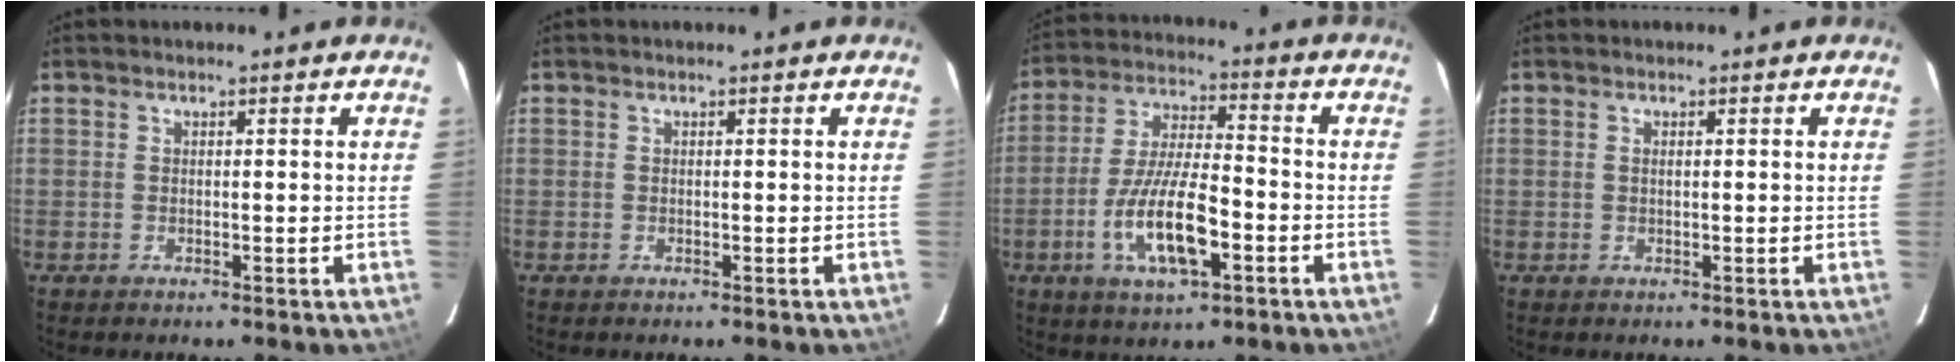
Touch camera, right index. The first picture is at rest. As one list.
[{"total": 0.0}, {"total": 13.4, "force": [-5.0, 4.0, 11.7], "torque": [-0.240, -0.008, -0.088]}, {"total": 0.5, "force": [0.2, 0.1, 0.5], "torque": [-0.011, 0.002, 0.002]}]